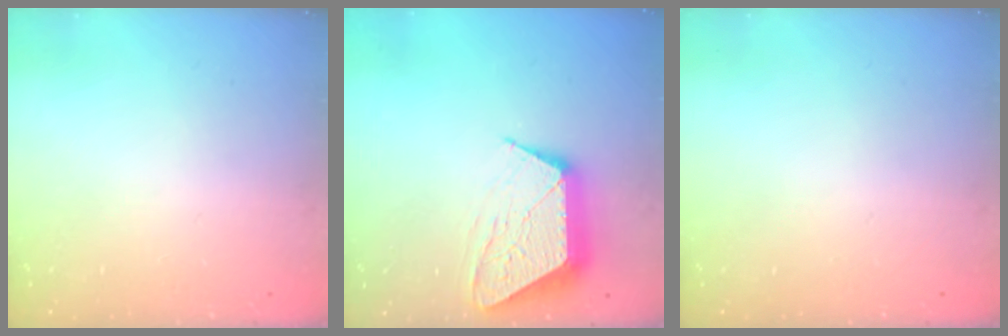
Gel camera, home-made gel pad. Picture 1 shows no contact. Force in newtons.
{"total": 12.6, "press": 12.6, "slide": 0.8}
{"total": 0.0}